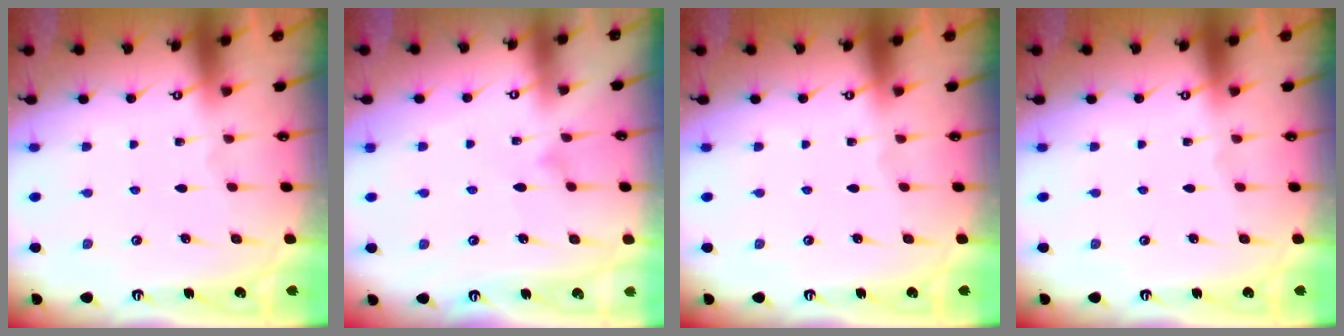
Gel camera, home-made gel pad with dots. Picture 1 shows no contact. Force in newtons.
{"total": 4.2, "press": 4.2, "slide": 0.3}
{"total": 0.0}
{"total": 0.0}